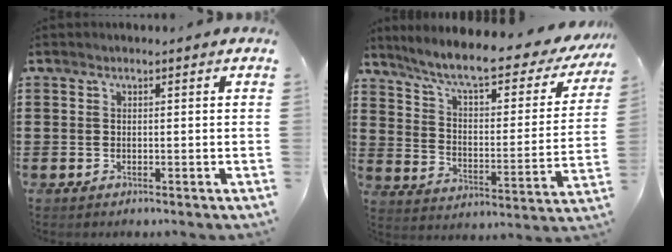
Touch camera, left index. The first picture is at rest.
{"total": 8.7, "force": [7.0, 0.9, 5.2], "torque": [-0.125, -0.040, 0.114]}